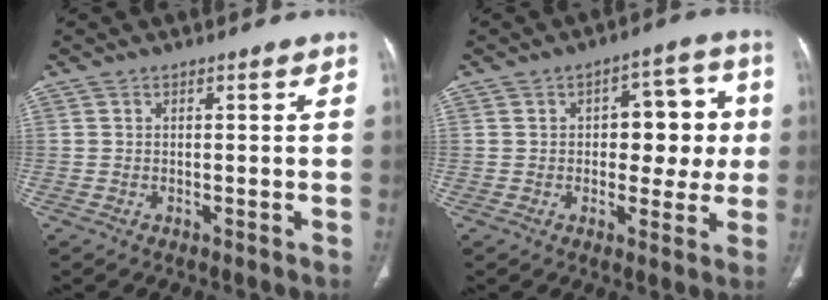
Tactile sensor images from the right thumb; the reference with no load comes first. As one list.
[{"total": 11.2, "force": [0.8, 6.8, 8.9], "torque": [-0.063, 0.023, 0.010]}]